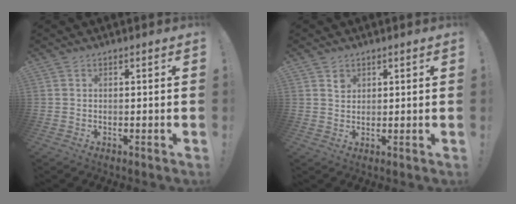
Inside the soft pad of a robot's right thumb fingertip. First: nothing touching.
{"total": 2.0, "force": [1.3, 1.6, 0.3], "torque": [0.009, -0.009, 0.022]}